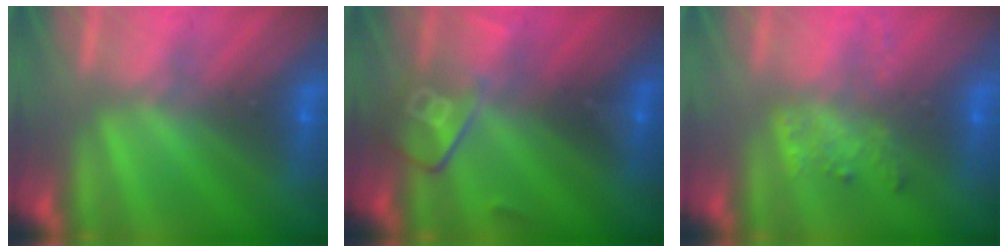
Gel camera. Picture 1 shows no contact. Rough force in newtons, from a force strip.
{"total": 2.8}
{"total": 1.7}